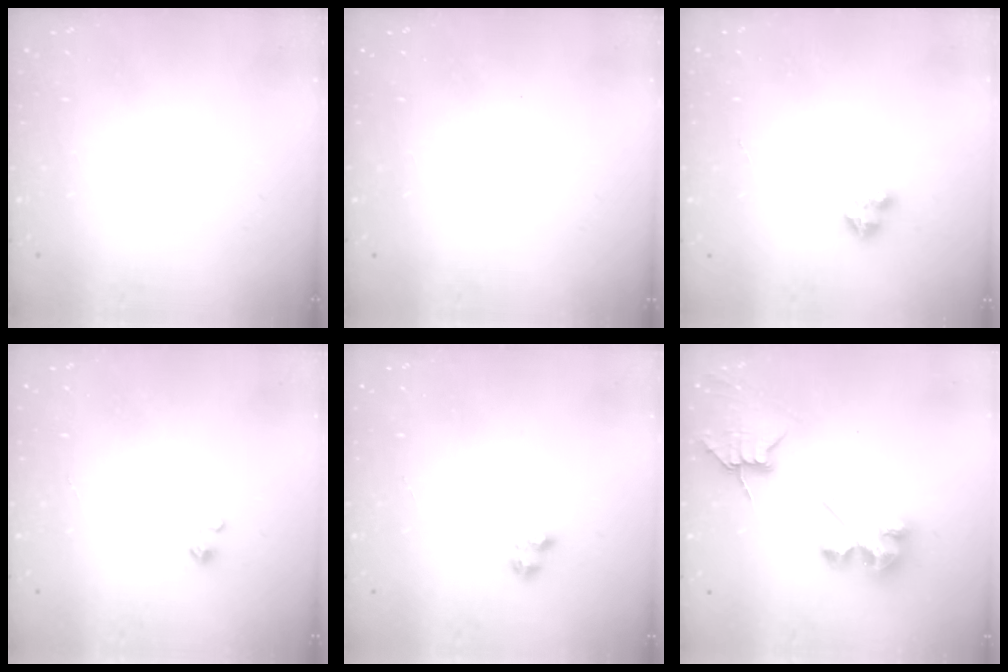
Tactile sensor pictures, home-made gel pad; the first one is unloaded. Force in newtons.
{"total": 0.0}
{"total": 2.8, "press": 2.8, "slide": 0.2}
{"total": 2.3, "press": 2.2, "slide": 0.3}
{"total": 2.4, "press": 2.3, "slide": 0.8}
{"total": 8.4, "press": 8.4, "slide": 0.6}